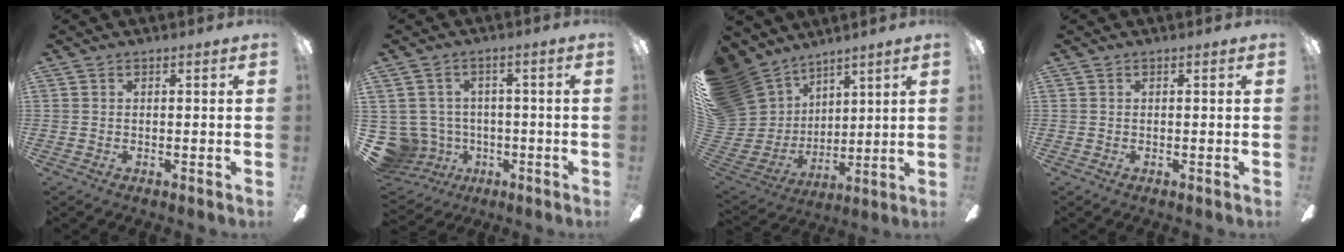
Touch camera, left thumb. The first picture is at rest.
{"total": 9.3, "force": [-1.7, 8.8, 2.6], "torque": [-0.112, 0.007, -0.027]}
{"total": 18.5, "force": [8.8, 14.8, 6.8], "torque": [-0.189, -0.063, 0.186]}
{"total": 0.0}